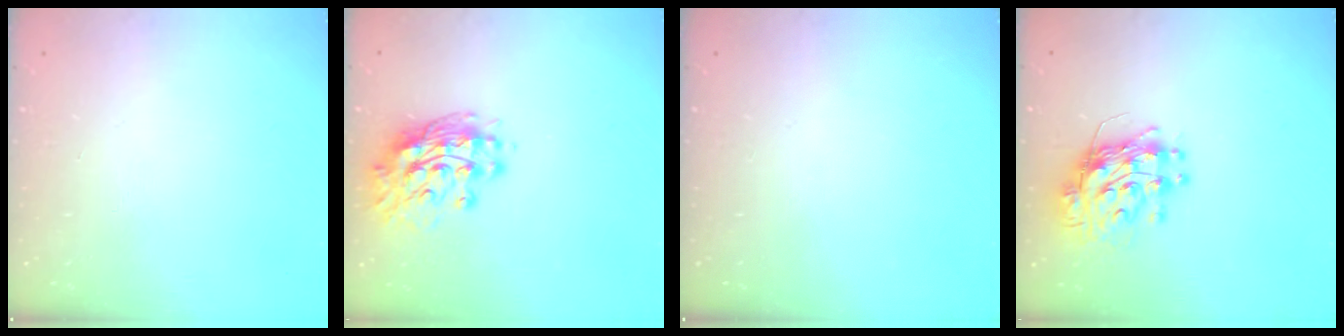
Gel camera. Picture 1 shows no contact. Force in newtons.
{"total": 13.6, "press": 13.5, "slide": 1.1}
{"total": 0.0}
{"total": 11.5, "press": 11.4, "slide": 1.3}